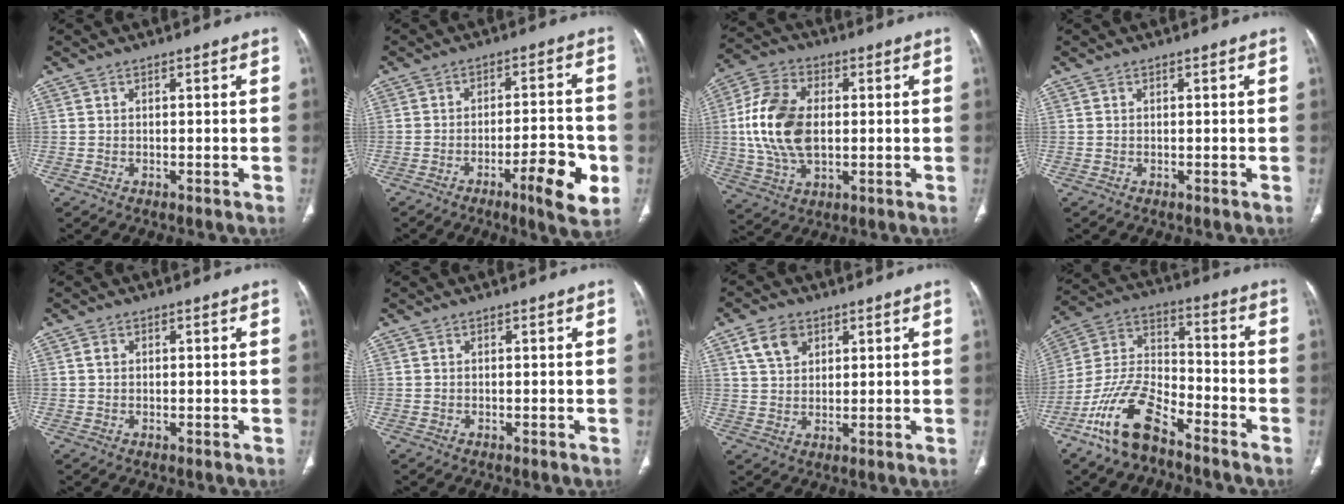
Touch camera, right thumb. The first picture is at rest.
{"total": 10.6, "force": [-4.4, 2.0, 9.4], "torque": [-0.128, 0.017, -0.061]}
{"total": 15.2, "force": [0.6, 9.4, 11.9], "torque": [-0.237, 0.009, 0.012]}
{"total": 0.0}
{"total": 1.1, "force": [0.3, 0.9, 0.6], "torque": [-0.007, 0.001, 0.006]}
{"total": 0.0}
{"total": 6.2, "force": [3.1, 4.4, 3.2], "torque": [-0.040, -0.011, 0.060]}
{"total": 14.2, "force": [-9.6, 5.6, 8.9], "torque": [-0.172, 0.062, -0.189]}